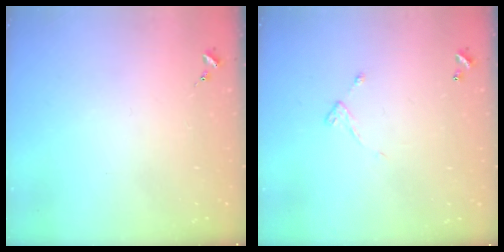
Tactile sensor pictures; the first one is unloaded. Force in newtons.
{"total": 5.8, "press": 5.8, "slide": 0.4}